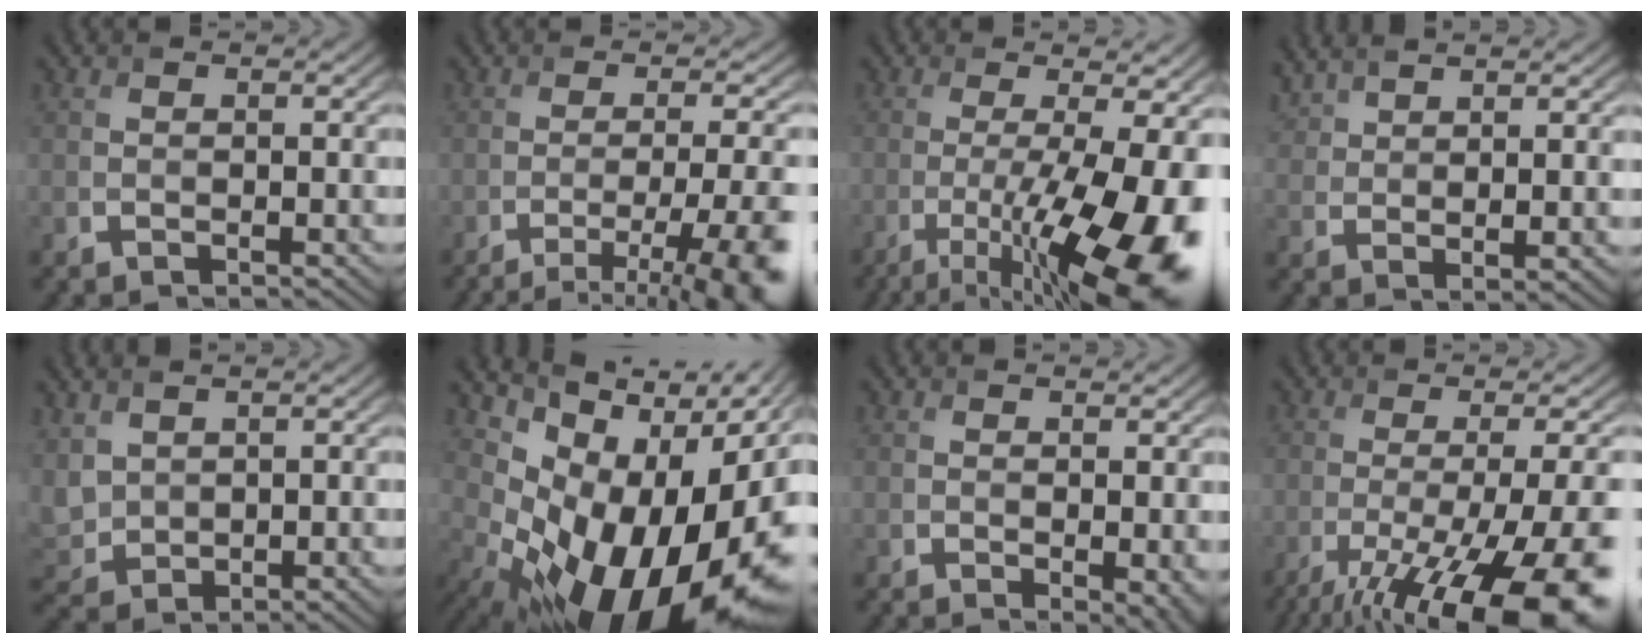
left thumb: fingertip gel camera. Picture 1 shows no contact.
{"total": 10.9, "force": [-5.9, 2.6, 8.8], "torque": [-0.120, -0.001, -0.073]}
{"total": 15.0, "force": [-5.3, 4.4, 13.3], "torque": [-0.208, -0.022, -0.069]}
{"total": 6.3, "force": [4.6, 1.4, 4.0], "torque": [-0.086, 0.010, 0.096]}
{"total": 4.9, "force": [2.4, 3.3, 2.6], "torque": [-0.089, -0.004, 0.058]}
{"total": 18.2, "force": [-2.6, 11.3, 14.1], "torque": [-0.186, -0.021, -0.022]}
{"total": 2.6, "force": [0.3, 1.0, 2.4], "torque": [-0.030, -0.005, 0.010]}
{"total": 18.1, "force": [-9.7, 4.4, 14.7], "torque": [-0.217, -0.017, -0.147]}